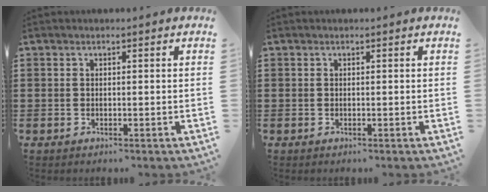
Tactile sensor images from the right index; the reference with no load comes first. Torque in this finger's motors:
{"motor_torque": [-0.09, 0.03, 0.00, 0.00]}